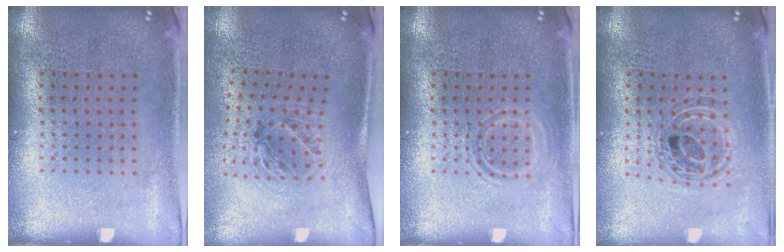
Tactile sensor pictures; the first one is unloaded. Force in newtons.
{"total": 1.2, "press": 1.1, "slide": 0.5}
{"total": 1.5, "press": 1.5, "slide": 0.3}
{"total": 0.9, "press": 0.9, "slide": 0.1}